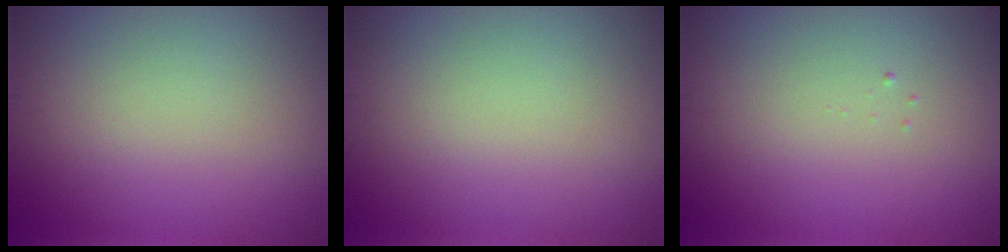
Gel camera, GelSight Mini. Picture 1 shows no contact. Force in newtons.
{"total": 0.0}
{"total": 0.0}